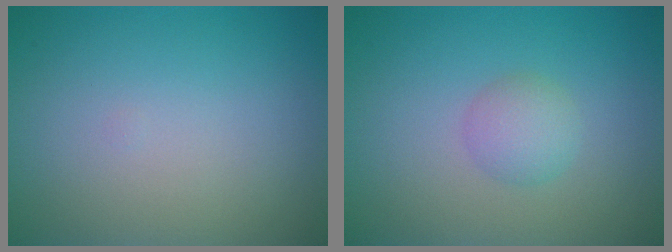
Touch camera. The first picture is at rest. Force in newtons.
{"total": 1.9, "press": 1.9, "slide": 0.0}